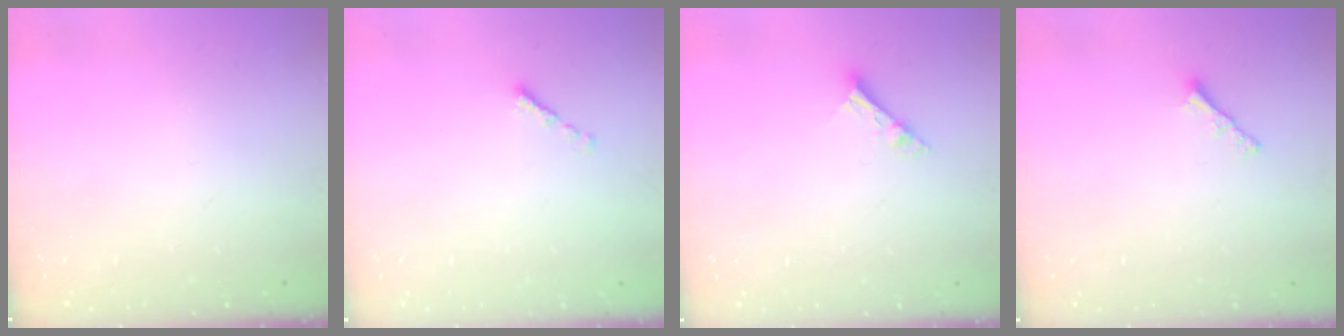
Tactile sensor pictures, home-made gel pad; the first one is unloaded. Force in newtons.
{"total": 0.7, "press": 0.5, "slide": 0.4}
{"total": 5.0, "press": 4.9, "slide": 0.4}
{"total": 2.1, "press": 2.0, "slide": 0.5}